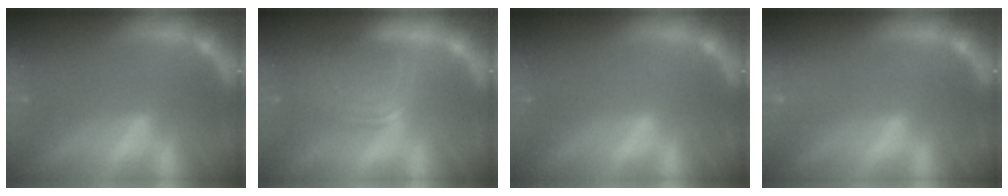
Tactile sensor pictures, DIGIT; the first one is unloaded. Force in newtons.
{"total": 8.1}
{"total": 0.0}
{"total": 1.9}